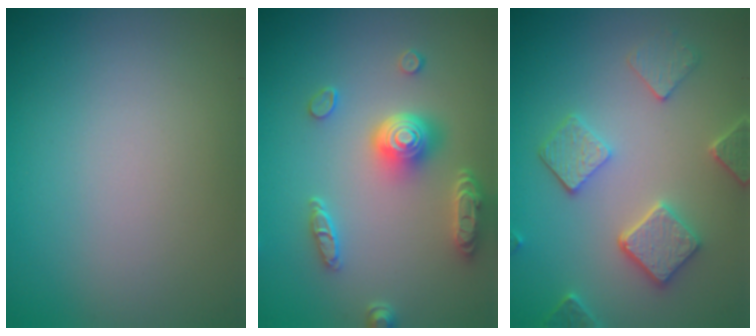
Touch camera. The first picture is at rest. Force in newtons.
{"total": 4.8, "press": 3.7, "slide": 3.0}
{"total": 4.3, "press": 3.8, "slide": 1.9}